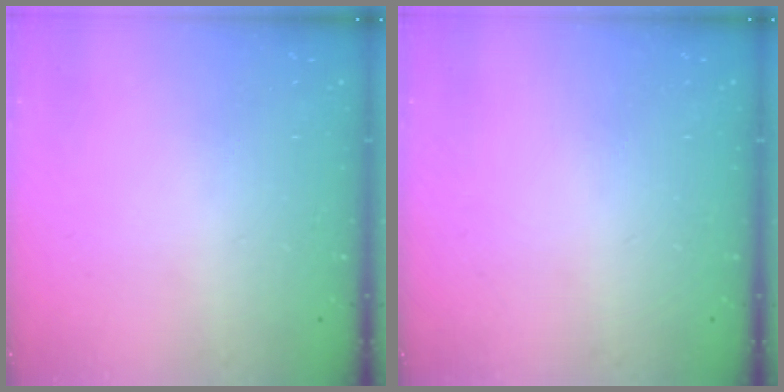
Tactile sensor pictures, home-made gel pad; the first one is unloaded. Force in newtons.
{"total": 0.0}